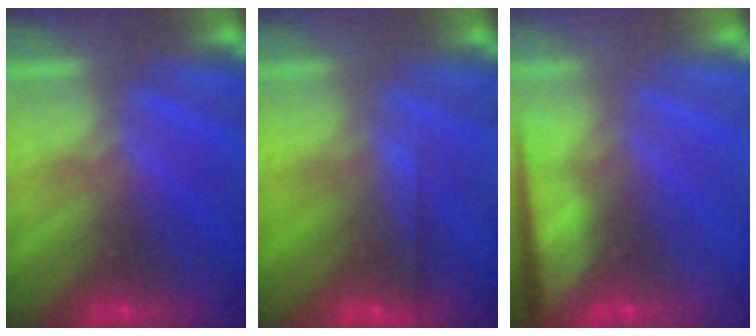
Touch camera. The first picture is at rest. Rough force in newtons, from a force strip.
{"total": 2.5}
{"total": 7.6}